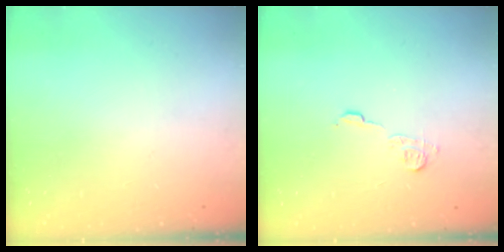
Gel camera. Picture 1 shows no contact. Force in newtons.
{"total": 6.8, "press": 6.8, "slide": 0.5}